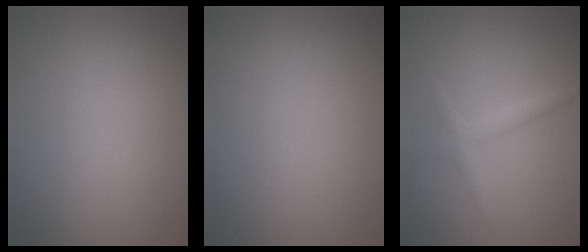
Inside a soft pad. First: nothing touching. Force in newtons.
{"total": 0.0}
{"total": 1.5, "press": 1.5, "slide": 0.1}